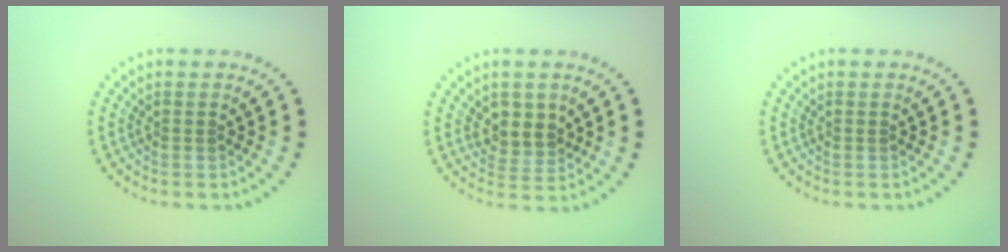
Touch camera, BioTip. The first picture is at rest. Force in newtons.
{"total": 2.7, "press": 2.4, "slide": 1.1}
{"total": 0.0}